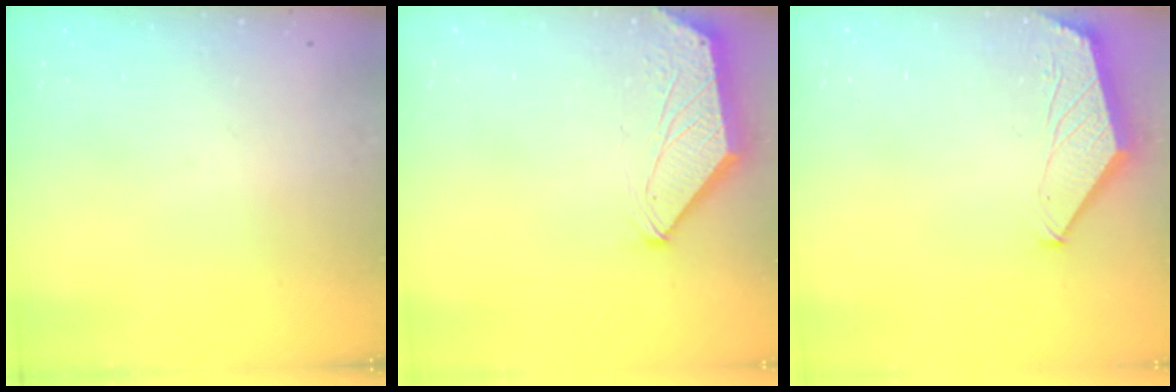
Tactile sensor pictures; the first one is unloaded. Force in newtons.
{"total": 0.5, "press": 0.5, "slide": 0.3}
{"total": 1.5, "press": 1.5, "slide": 0.4}